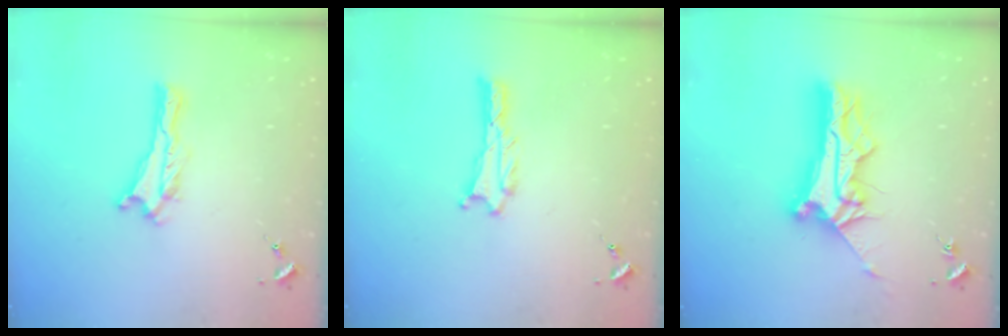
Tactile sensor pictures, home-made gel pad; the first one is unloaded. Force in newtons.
{"total": 0.9, "press": 0.8, "slide": 0.1}
{"total": 10.4, "press": 10.3, "slide": 1.1}